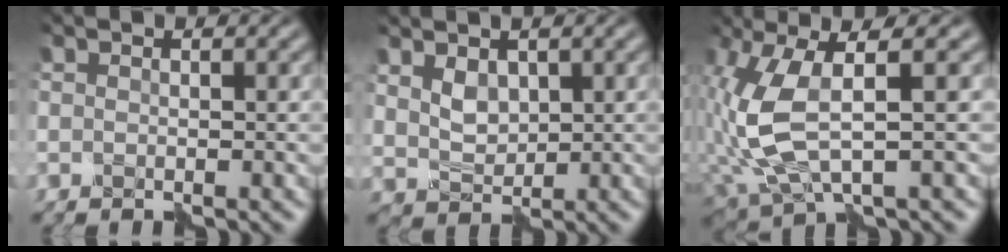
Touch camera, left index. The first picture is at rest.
{"total": 1.9, "force": [1.0, 1.2, 1.0], "torque": [-0.022, -0.004, 0.026]}
{"total": 7.2, "force": [0.8, 2.7, 6.6], "torque": [-0.171, -0.003, 0.020]}